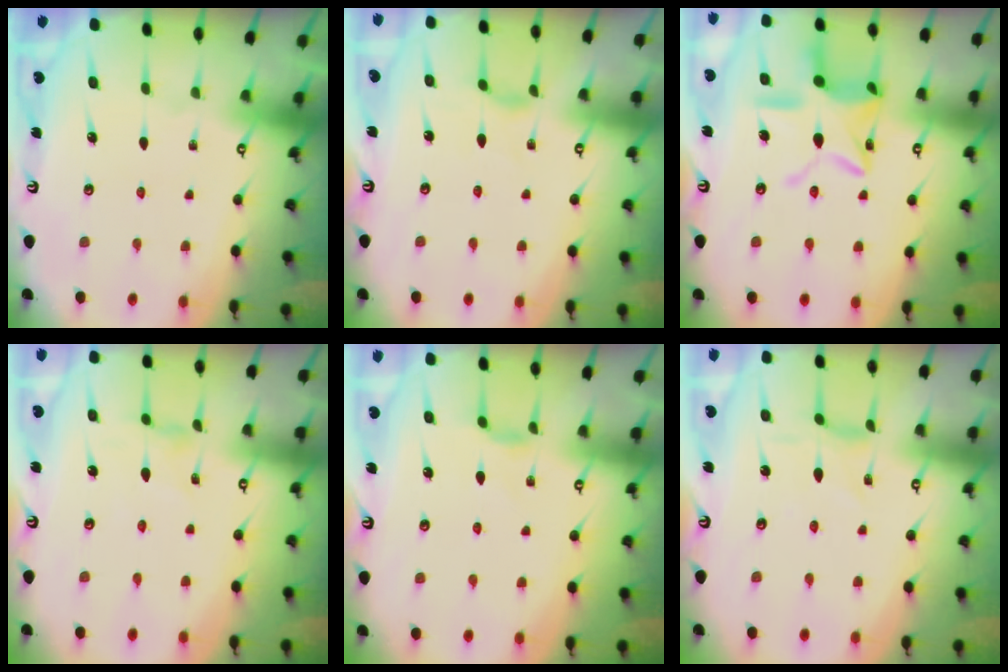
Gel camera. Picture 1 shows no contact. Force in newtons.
{"total": 2.0, "press": 2.0, "slide": 0.3}
{"total": 14.1, "press": 14.1, "slide": 1.0}
{"total": 0.0}
{"total": 2.8, "press": 2.8, "slide": 0.6}
{"total": 0.7, "press": 0.6, "slide": 0.3}